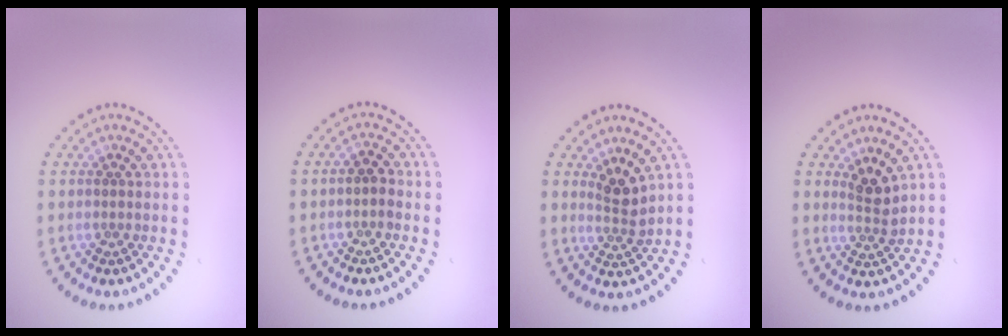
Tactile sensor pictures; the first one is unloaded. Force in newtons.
{"total": 1.1, "press": 1.0, "slide": 0.4}
{"total": 2.4, "press": 1.7, "slide": 1.7}
{"total": 2.2, "press": 1.8, "slide": 1.4}